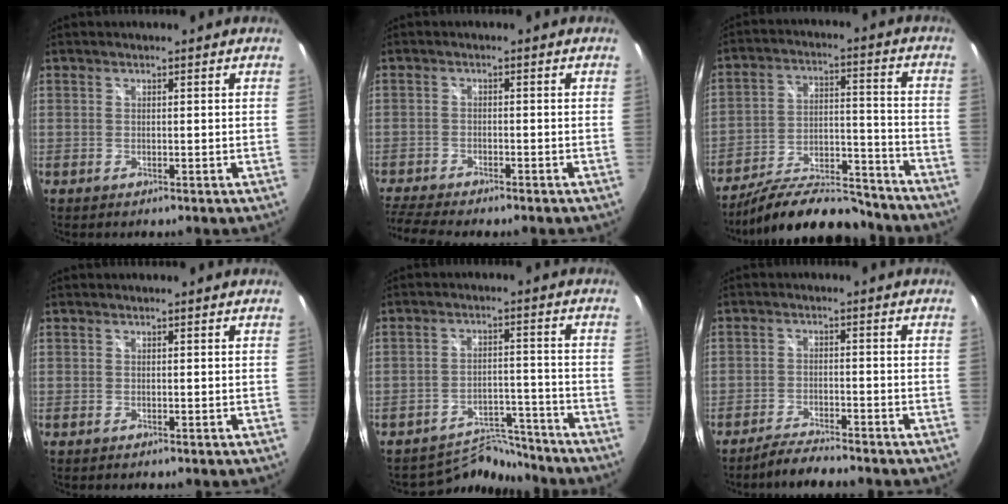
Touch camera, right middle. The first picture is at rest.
{"total": 7.7, "force": [-6.9, 1.0, 3.3], "torque": [-0.094, -0.023, -0.120]}
{"total": 18.4, "force": [-16.2, 4.9, 7.2], "torque": [-0.131, 0.008, -0.232]}
{"total": 0.0}
{"total": 8.2, "force": [-8.1, 1.5, -0.5], "torque": [-0.007, 0.021, -0.125]}
{"total": 5.3, "force": [-5.0, 0.3, 1.8], "torque": [-0.055, -0.004, -0.086]}